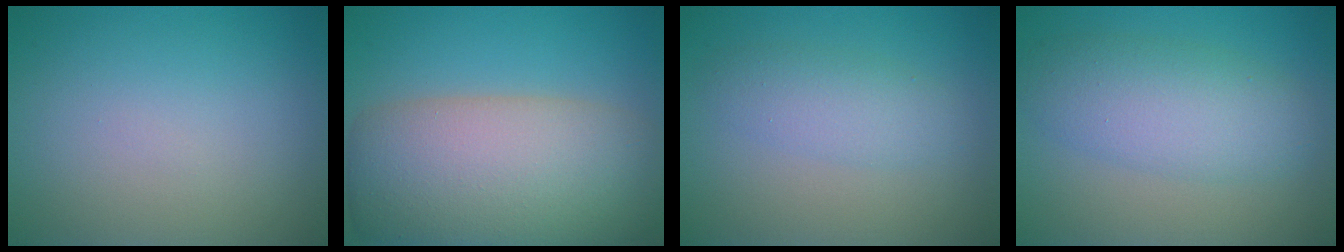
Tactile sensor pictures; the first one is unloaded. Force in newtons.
{"total": 11.8, "press": 11.8, "slide": 0.8}
{"total": 2.8, "press": 2.8, "slide": 0.1}
{"total": 5.5, "press": 5.5, "slide": 0.1}